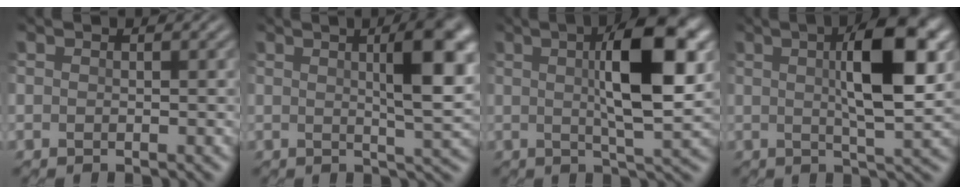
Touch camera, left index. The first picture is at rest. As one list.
[{"total": 5.8, "force": [1.7, 1.0, 5.5], "torque": [-0.081, 0.010, 0.028]}, {"total": 8.6, "force": [2.2, 1.8, 8.2], "torque": [-0.130, 0.014, 0.031]}, {"total": 7.8, "force": [2.0, 1.6, 7.3], "torque": [-0.119, 0.015, 0.031]}]